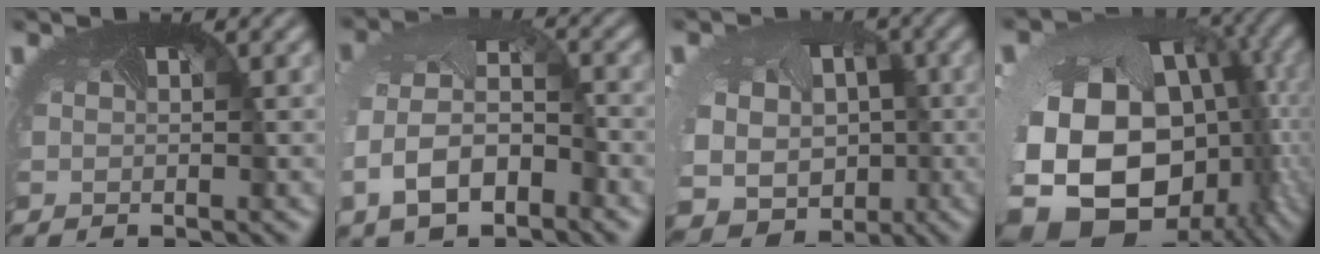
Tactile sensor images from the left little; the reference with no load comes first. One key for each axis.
{"total": 6.9, "fx": -2.7, "fy": 4.1, "fz": 4.9, "tx": -0.120, "ty": -0.012, "tz": -0.055}
{"total": 13.5, "fx": -2.2, "fy": 11.7, "fz": 6.4, "tx": -0.140, "ty": -0.039, "tz": -0.040}
{"total": 19.1, "fx": -4.3, "fy": 13.7, "fz": 12.6, "tx": -0.252, "ty": -0.069, "tz": -0.034}